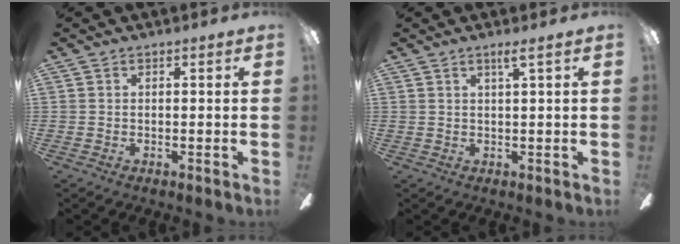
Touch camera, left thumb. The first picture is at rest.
{"total": 2.2, "force": [1.6, -0.5, 1.5], "torque": [-0.034, -0.006, 0.028]}